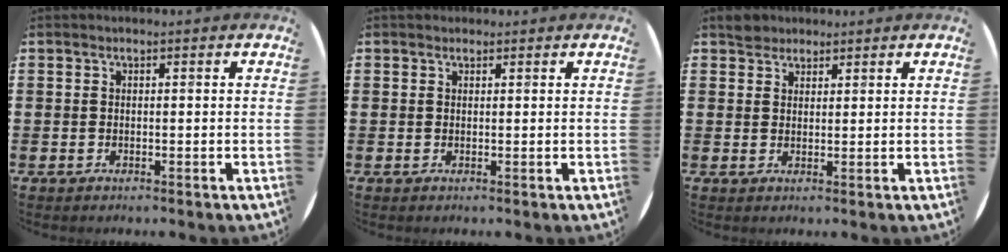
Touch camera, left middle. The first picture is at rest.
{"total": 0.6, "force": [0.5, 0.3, -0.1], "torque": [0.011, 0.002, 0.008]}
{"total": 2.4, "force": [2.2, 1.0, -0.1], "torque": [0.007, 0.002, 0.042]}